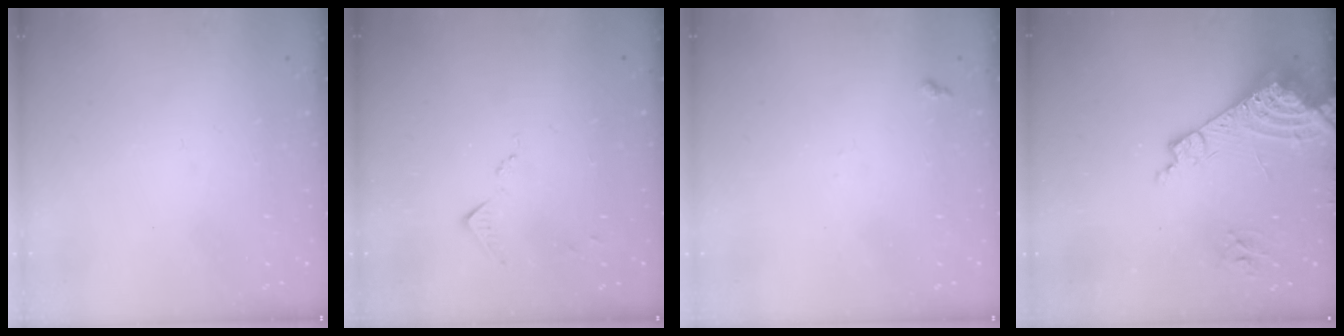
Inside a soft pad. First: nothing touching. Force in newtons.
{"total": 7.0, "press": 6.9, "slide": 0.8}
{"total": 5.2, "press": 5.2, "slide": 0.7}
{"total": 13.2, "press": 13.1, "slide": 1.7}